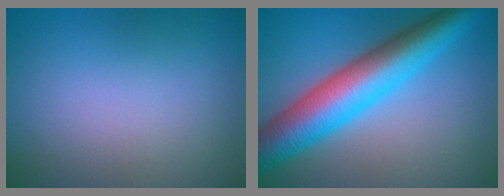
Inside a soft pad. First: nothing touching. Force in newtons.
{"total": 9.5, "press": 9.5, "slide": 0.2}